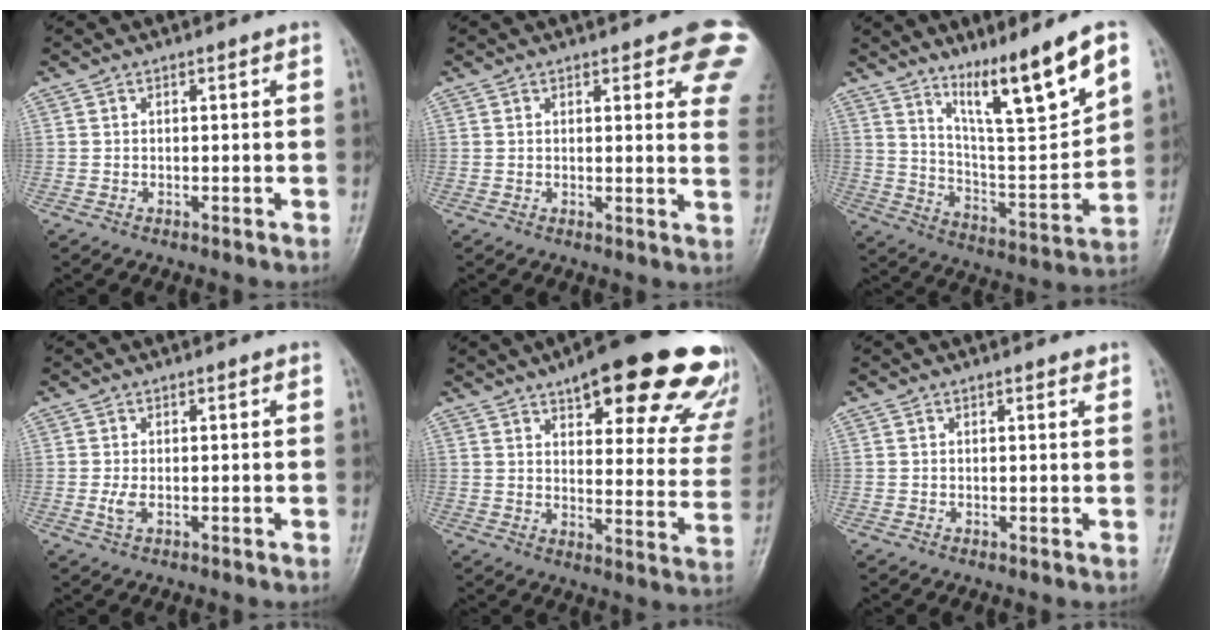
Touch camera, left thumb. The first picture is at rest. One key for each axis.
{"total": 10.8, "fx": 6.4, "fy": 3.6, "fz": 7.9, "tx": -0.055, "ty": -0.026, "tz": 0.059}
{"total": 16.2, "fx": 10.1, "fy": 2.2, "fz": 12.5, "tx": -0.186, "ty": -0.068, "tz": 0.184}
{"total": 2.0, "fx": 0.0, "fy": 1.0, "fz": 1.7, "tx": -0.036, "ty": -0.003, "tz": 0.000}
{"total": 26.7, "fx": 18.1, "fy": 8.7, "fz": 17.6, "tx": -0.186, "ty": -0.065, "tz": 0.219}
{"total": 1.1, "fx": 0.8, "fy": 0.5, "fz": 0.5, "tx": -0.005, "ty": -0.003, "tz": 0.009}